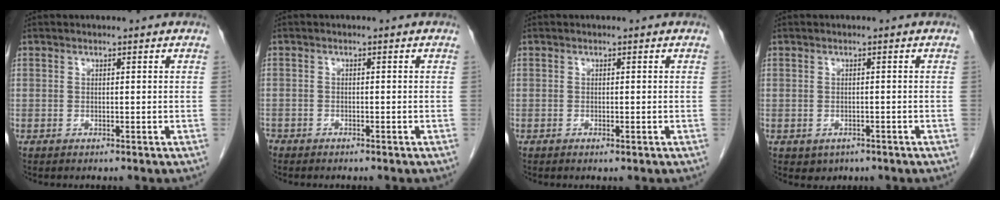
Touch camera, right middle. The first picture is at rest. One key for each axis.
{"total": 1.7, "fx": -1.4, "fy": 0.9, "fz": 0.3, "tx": -0.007, "ty": 0.001, "tz": -0.025}
{"total": 0.6, "fx": -0.3, "fy": 0.1, "fz": 0.5, "tx": -0.010, "ty": -0.001, "tz": -0.003}
{"total": 2.0, "fx": -1.0, "fy": 1.6, "fz": 0.7, "tx": -0.011, "ty": 0.002, "tz": -0.003}